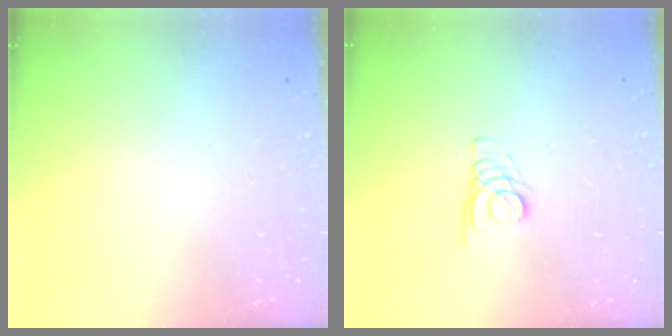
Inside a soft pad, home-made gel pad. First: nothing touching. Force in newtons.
{"total": 1.8, "press": 1.7, "slide": 0.1}